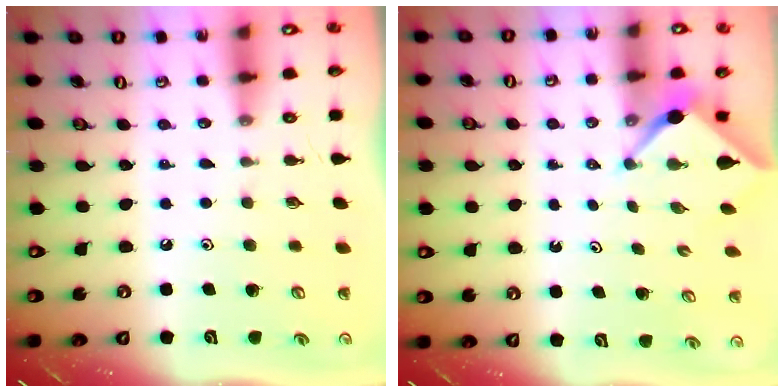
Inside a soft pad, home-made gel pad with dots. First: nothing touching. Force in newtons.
{"total": 2.4, "press": 2.4, "slide": 0.3}